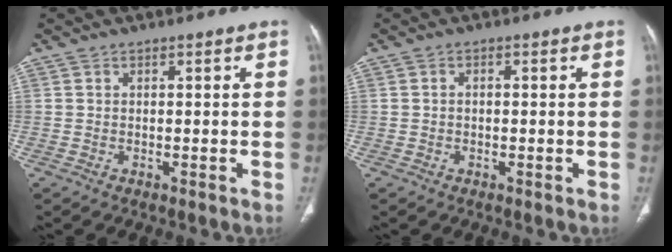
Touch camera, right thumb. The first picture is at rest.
{"total": 0.8, "force": [-0.1, 0.5, 0.5], "torque": [-0.008, 0.003, -0.004]}